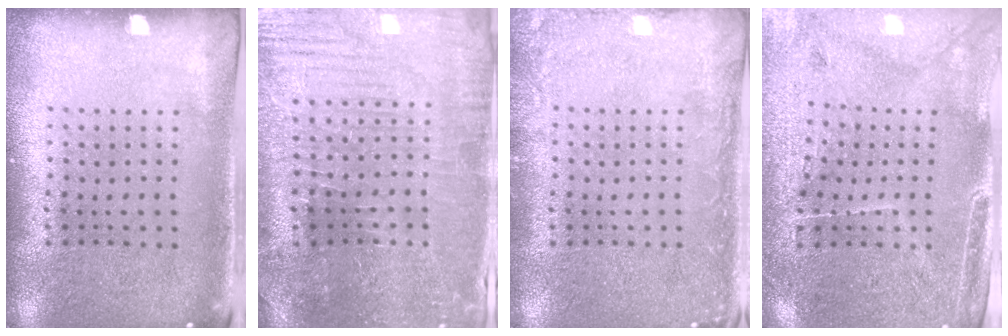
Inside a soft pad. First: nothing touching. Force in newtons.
{"total": 1.6, "press": 1.6, "slide": 0.4}
{"total": 2.0, "press": 2.0, "slide": 0.2}
{"total": 3.2, "press": 3.0, "slide": 1.3}